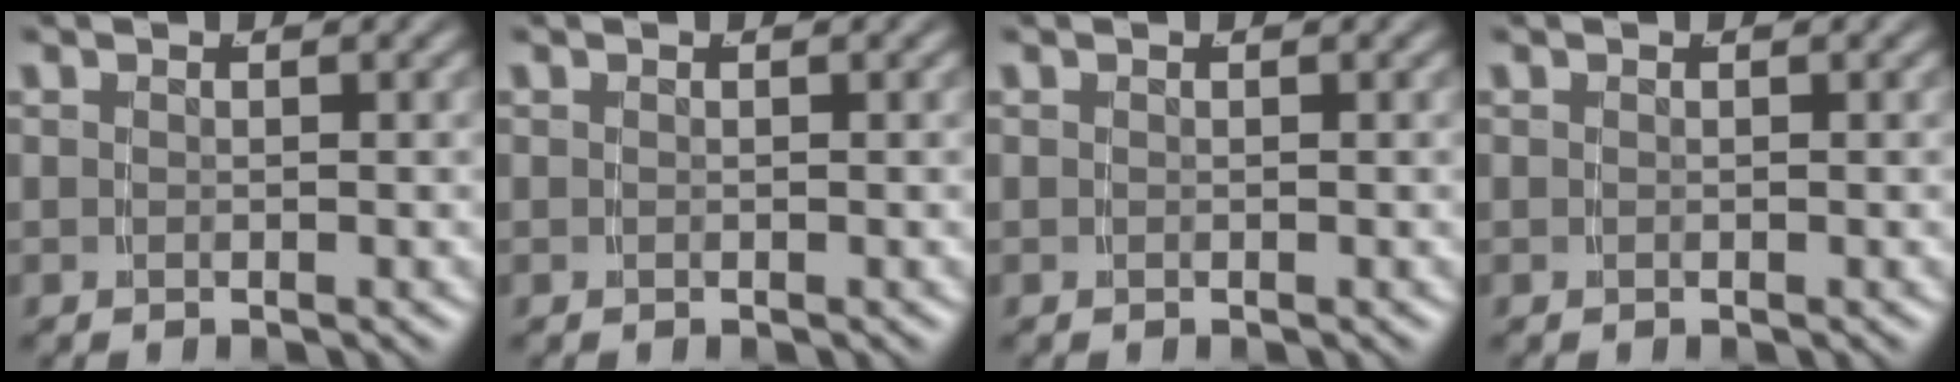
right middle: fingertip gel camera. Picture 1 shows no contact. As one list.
[{"total": 0.0}, {"total": 0.0}, {"total": 0.0}]